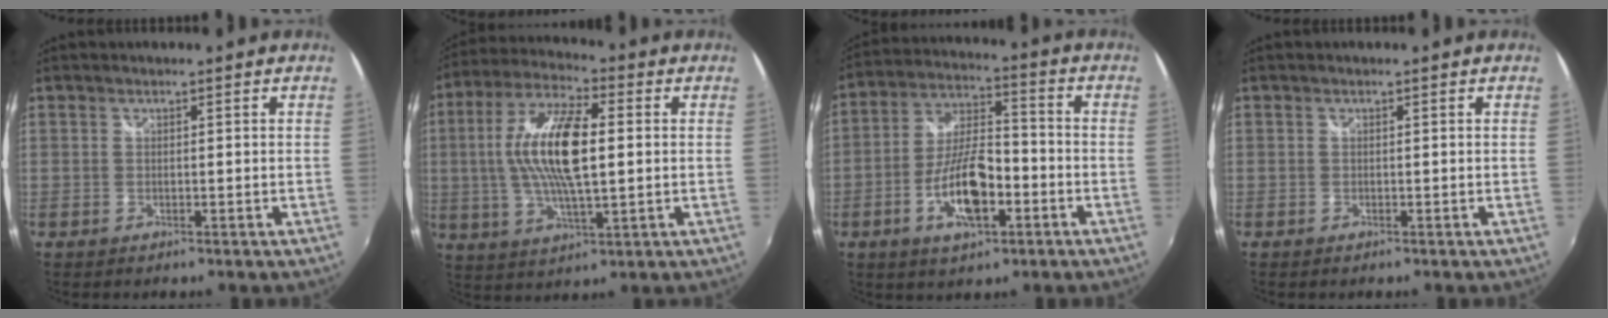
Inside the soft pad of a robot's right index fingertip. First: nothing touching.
{"total": 15.2, "force": [1.3, 4.7, 14.3], "torque": [-0.282, 0.010, 0.020]}
{"total": 12.8, "force": [-4.7, 5.1, 10.8], "torque": [-0.215, 0.004, -0.081]}
{"total": 0.0}